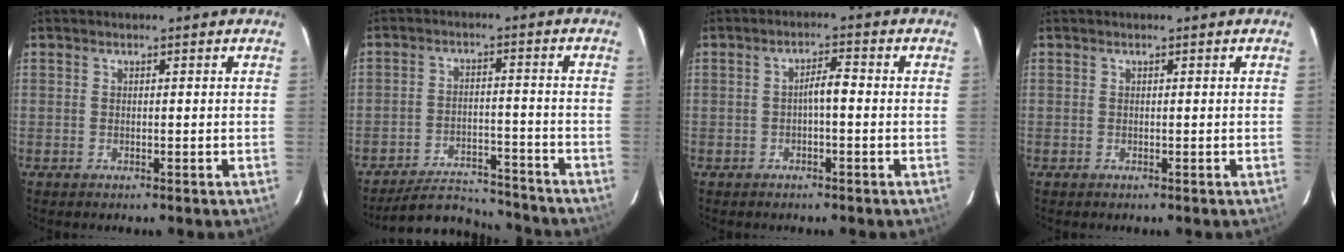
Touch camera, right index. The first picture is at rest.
{"total": 9.7, "force": [-9.4, 2.2, 0.4], "torque": [0.000, 0.015, -0.143]}
{"total": 2.8, "force": [-0.5, 0.6, 2.7], "torque": [-0.042, 0.008, -0.009]}
{"total": 0.0}